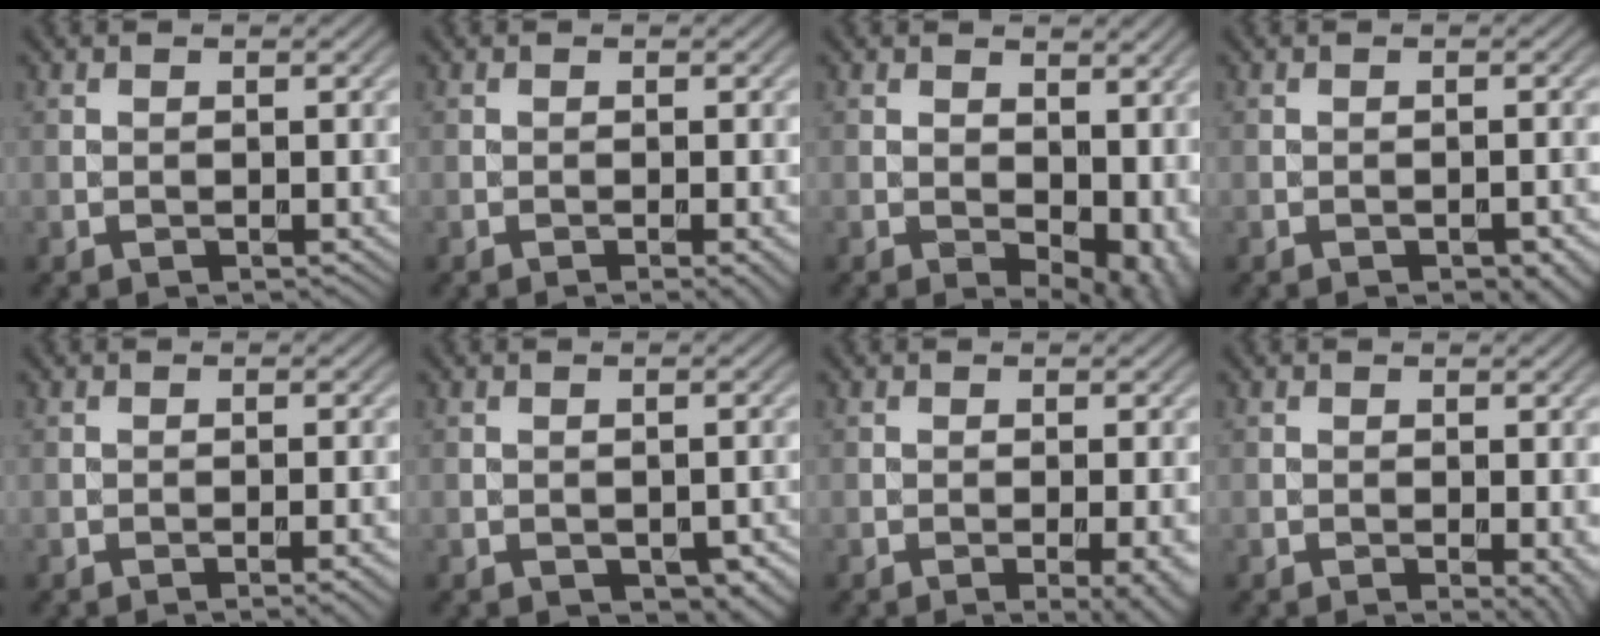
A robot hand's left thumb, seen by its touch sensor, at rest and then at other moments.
{"total": 1.5, "force": [-0.6, 0.1, 1.4], "torque": [-0.021, 0.000, -0.011]}
{"total": 8.3, "force": [0.0, 5.0, 6.6], "torque": [-0.086, -0.020, 0.018]}
{"total": 2.5, "force": [-1.5, 0.9, 1.7], "torque": [-0.022, -0.001, -0.016]}
{"total": 2.1, "force": [-1.0, 0.3, 1.8], "torque": [-0.023, 0.003, -0.017]}
{"total": 2.5, "force": [-1.0, 1.5, 1.8], "torque": [-0.027, -0.010, -0.008]}
{"total": 3.6, "force": [-1.2, 0.8, 3.4], "torque": [-0.045, -0.003, -0.013]}
{"total": 1.9, "force": [-0.3, 0.4, 1.9], "torque": [-0.022, -0.008, -0.005]}